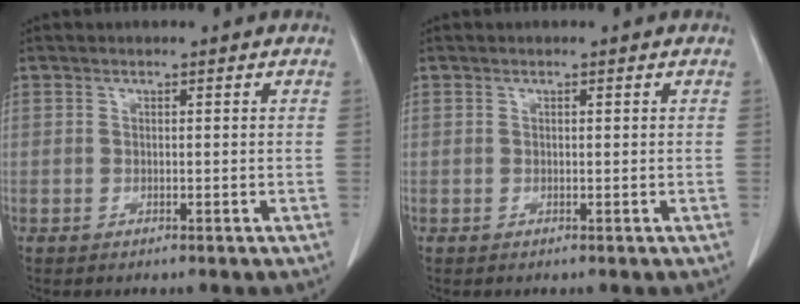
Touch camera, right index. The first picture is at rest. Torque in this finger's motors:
{"motor_torque": [0.20, -0.10, 0.02, 0.01]}